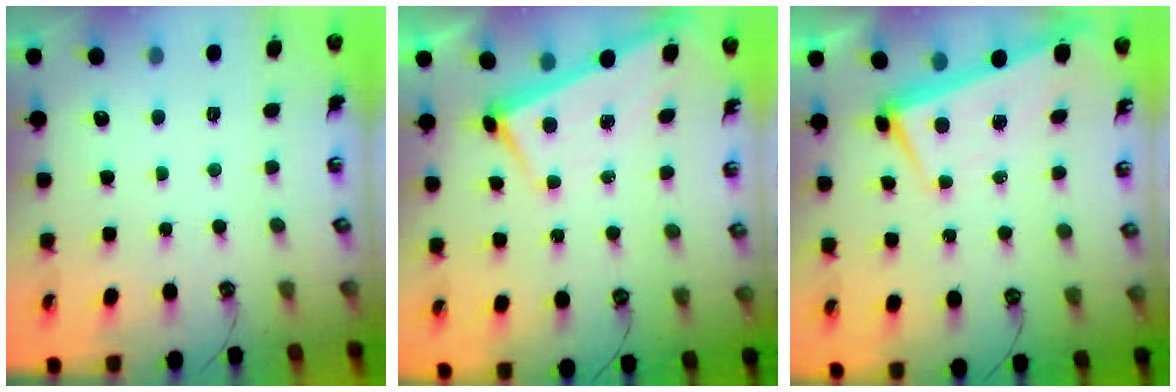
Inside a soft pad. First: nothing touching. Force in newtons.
{"total": 1.2, "press": 1.2, "slide": 0.1}
{"total": 2.0, "press": 1.9, "slide": 0.6}